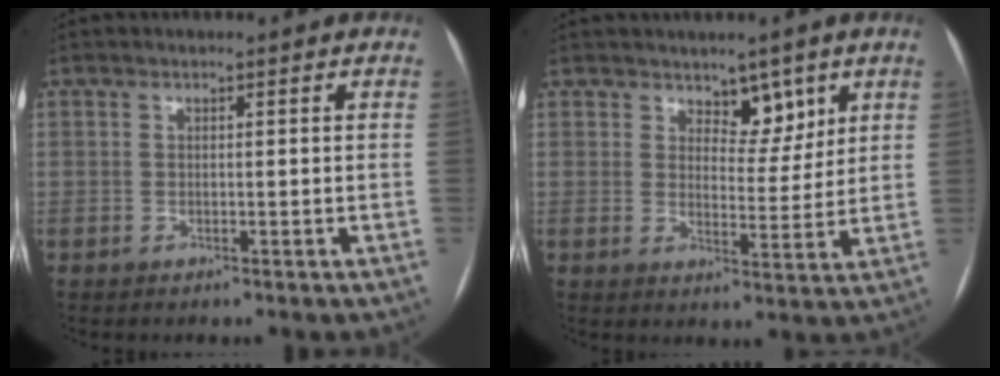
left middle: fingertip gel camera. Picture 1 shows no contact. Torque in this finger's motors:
{"motor_torque": [0.36, -0.29, 0.07, 0.04]}